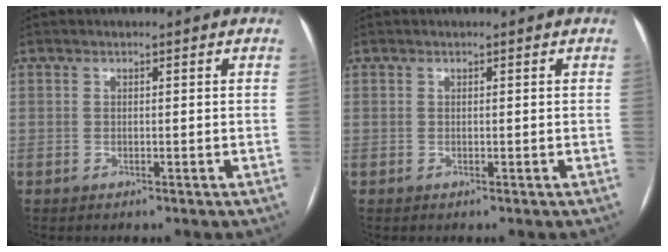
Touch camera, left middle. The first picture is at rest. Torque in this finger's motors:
{"motor_torque": [1.05, -1.09, -0.02, -0.11]}